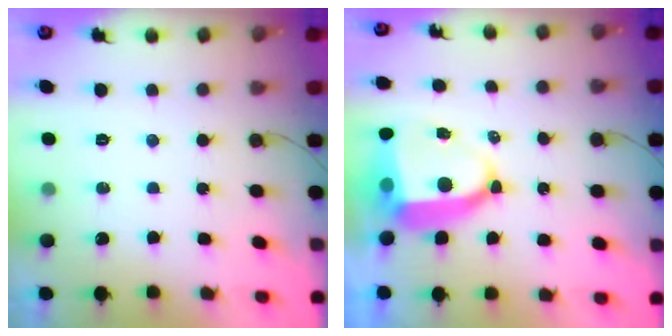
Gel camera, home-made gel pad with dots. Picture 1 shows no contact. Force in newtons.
{"total": 9.8, "press": 9.7, "slide": 1.3}